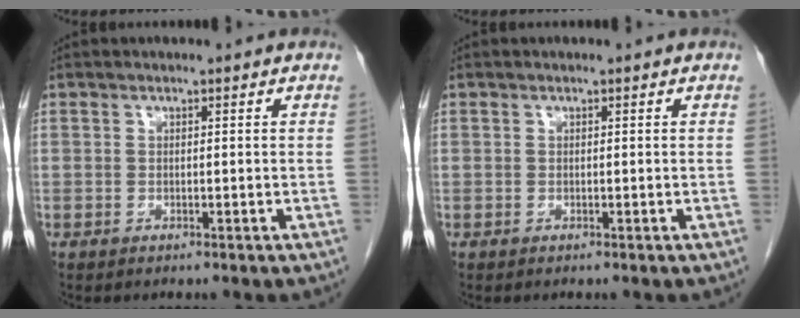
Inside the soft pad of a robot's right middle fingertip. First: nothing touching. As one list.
[{"total": 0.0}]